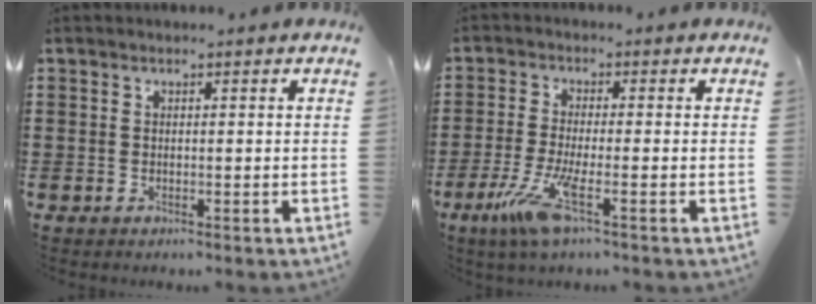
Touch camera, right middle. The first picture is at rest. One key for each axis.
{"total": 7.1, "fx": -3.1, "fy": 1.0, "fz": 6.3, "tx": -0.150, "ty": -0.024, "tz": -0.060}